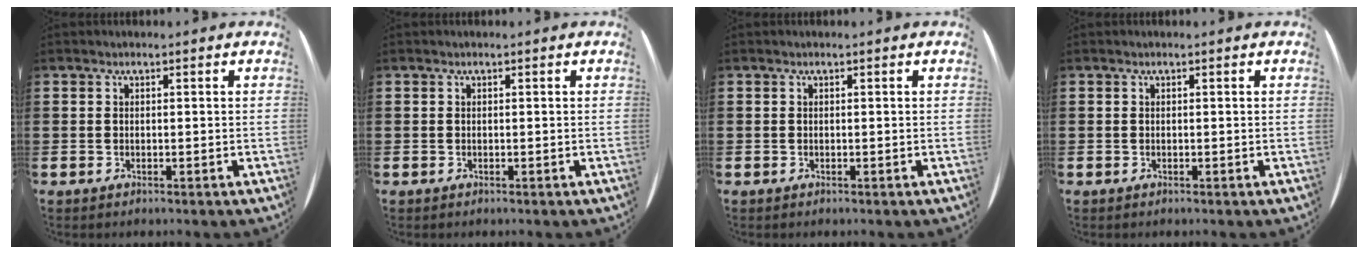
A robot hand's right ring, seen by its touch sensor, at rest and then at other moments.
{"total": 0.0}
{"total": 0.0}
{"total": 0.0}